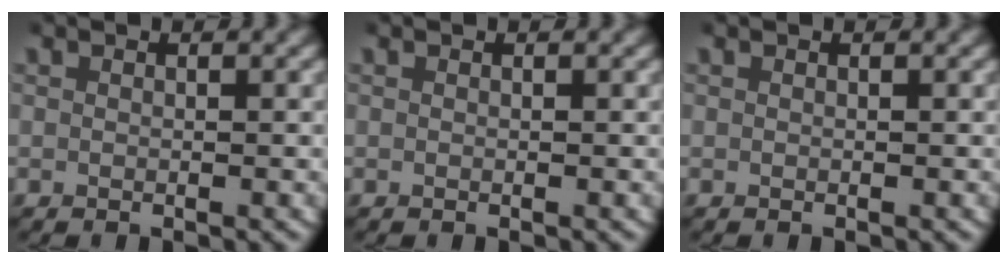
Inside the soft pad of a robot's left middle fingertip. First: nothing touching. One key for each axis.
{"total": 0.0}
{"total": 0.0}